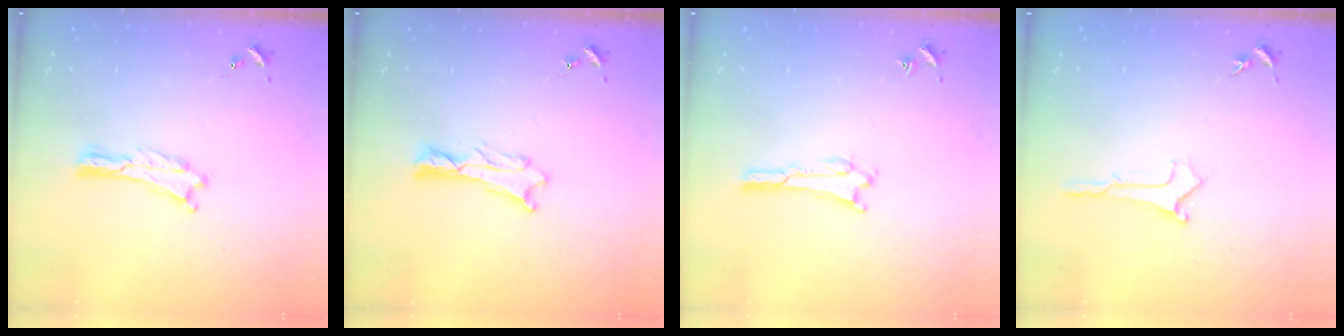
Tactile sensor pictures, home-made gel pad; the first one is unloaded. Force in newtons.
{"total": 1.1, "press": 1.0, "slide": 0.2}
{"total": 1.1, "press": 1.0, "slide": 0.1}
{"total": 0.6, "press": 0.6, "slide": 0.1}